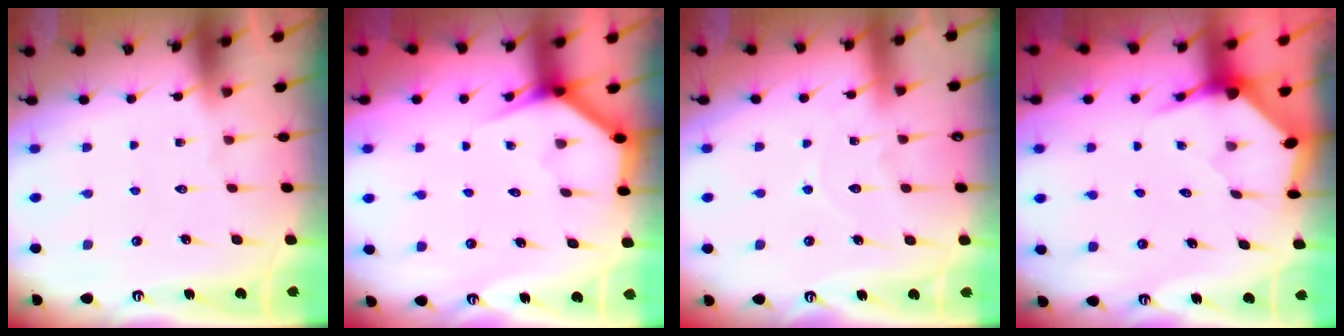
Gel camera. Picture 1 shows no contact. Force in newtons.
{"total": 3.6, "press": 3.5, "slide": 0.3}
{"total": 6.0, "press": 6.0, "slide": 0.7}
{"total": 3.6, "press": 3.5, "slide": 0.4}